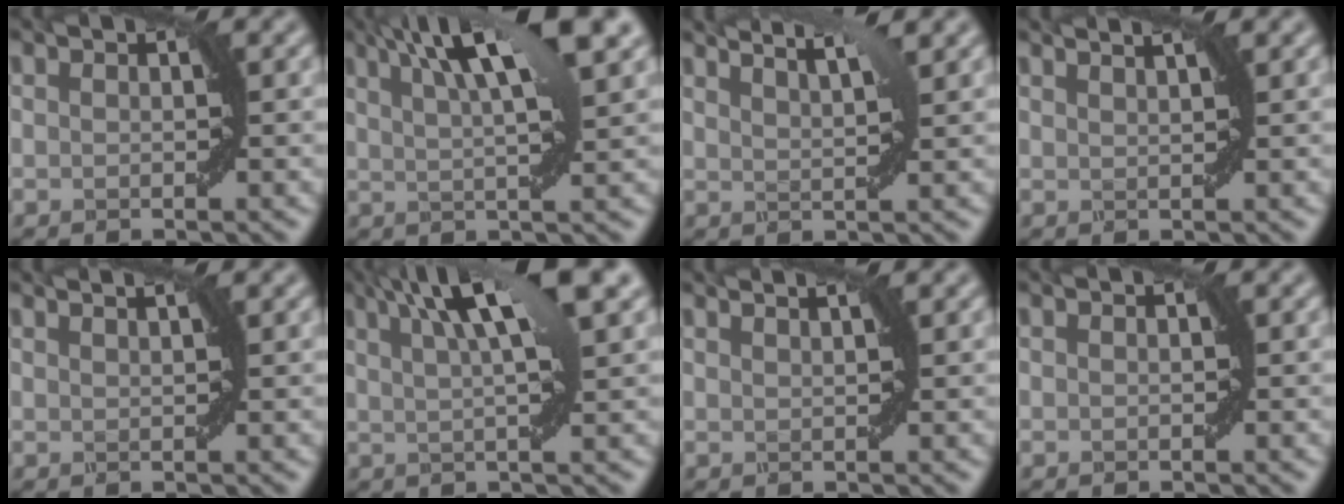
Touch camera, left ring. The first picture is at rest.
{"total": 9.3, "force": [4.8, 2.0, 7.6], "torque": [-0.101, 0.025, 0.070]}
{"total": 4.8, "force": [3.8, 1.1, 2.6], "torque": [-0.017, 0.021, 0.028]}
{"total": 3.2, "force": [2.5, 1.0, 1.8], "torque": [-0.006, 0.014, 0.004]}
{"total": 2.5, "force": [1.9, 0.8, 1.5], "torque": [-0.002, 0.004, -0.001]}
{"total": 8.1, "force": [3.9, 1.6, 6.9], "torque": [-0.096, 0.022, 0.059]}
{"total": 2.8, "force": [2.2, 0.9, 1.6], "torque": [-0.005, 0.010, 0.001]}
{"total": 0.0}